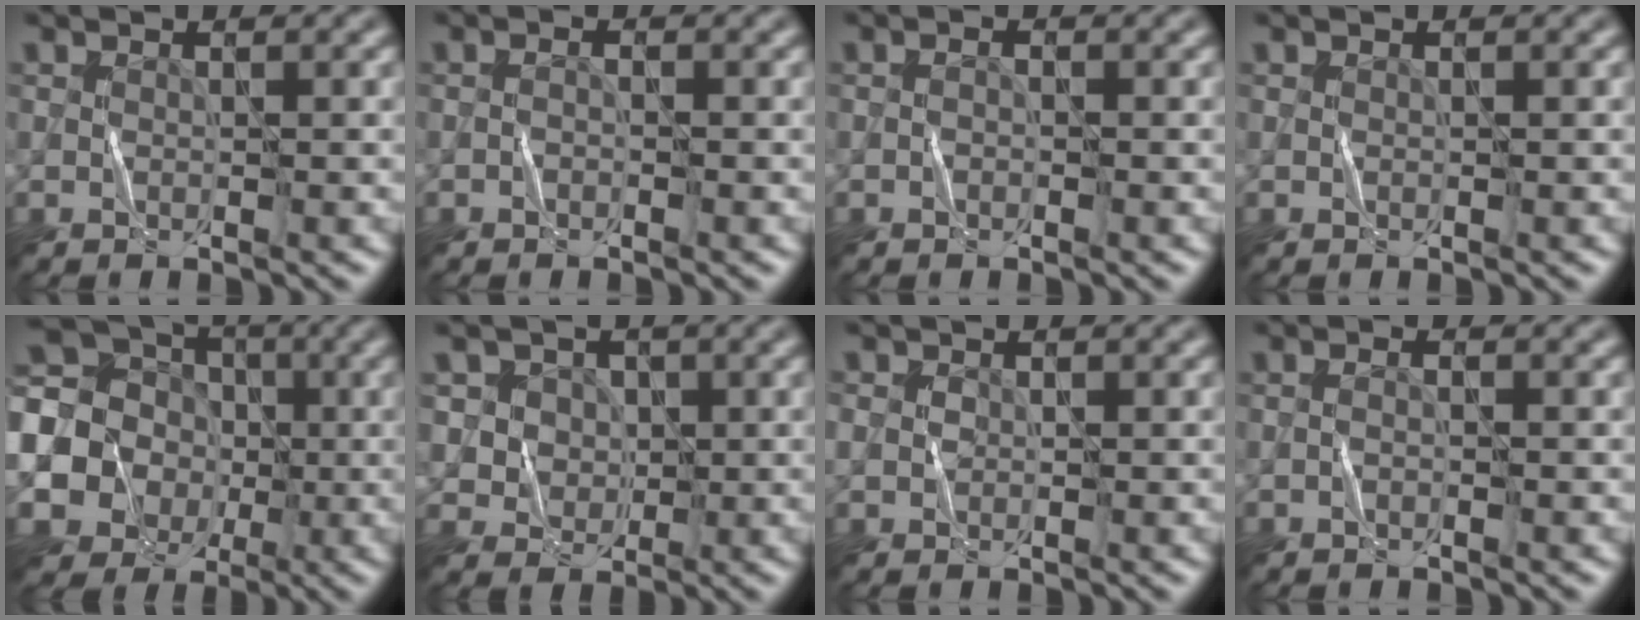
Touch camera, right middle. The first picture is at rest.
{"total": 0.5, "force": [-0.3, 0.2, 0.3], "torque": [-0.001, -0.002, -0.013]}
{"total": 0.6, "force": [-0.1, 0.4, 0.5], "torque": [0.000, -0.002, -0.011]}
{"total": 0.0}
{"total": 20.7, "force": [-1.7, 19.5, 6.5], "torque": [-0.202, -0.002, -0.081]}
{"total": 5.1, "force": [1.8, 4.5, 1.7], "torque": [-0.027, 0.009, 0.027]}
{"total": 2.0, "force": [0.1, 1.8, 0.9], "torque": [-0.017, 0.006, -0.002]}
{"total": 0.7, "force": [-0.3, 0.2, 0.6], "torque": [-0.006, -0.005, -0.011]}